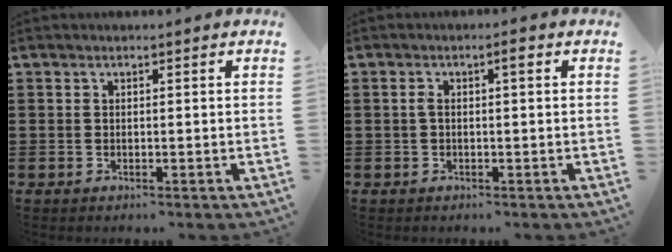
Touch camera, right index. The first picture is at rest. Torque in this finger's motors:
{"motor_torque": [0.47, -0.14, 0.16, 0.01]}